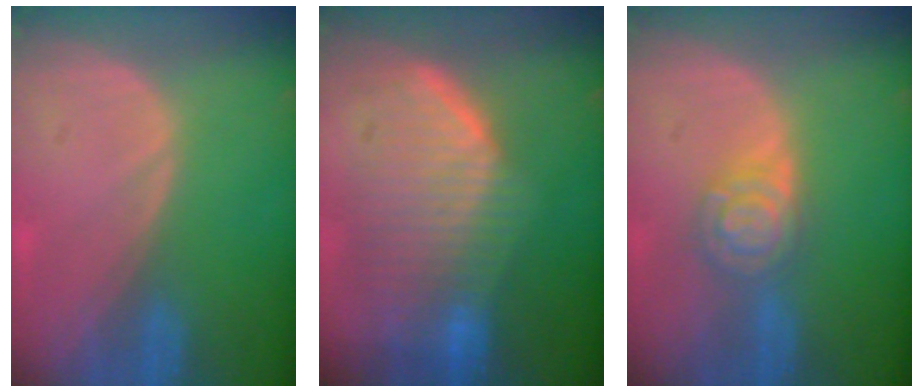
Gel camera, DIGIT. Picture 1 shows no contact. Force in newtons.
{"total": 10.0, "press": 9.0, "slide": 4.4}
{"total": 5.5, "press": 5.5, "slide": 0.2}